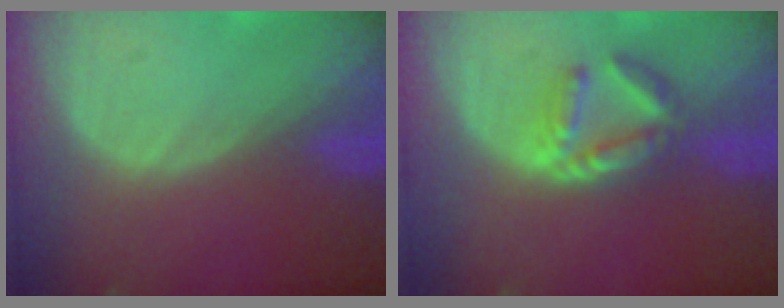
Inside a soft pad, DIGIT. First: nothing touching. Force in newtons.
{"total": 5.6, "press": 5.4, "slide": 1.3}